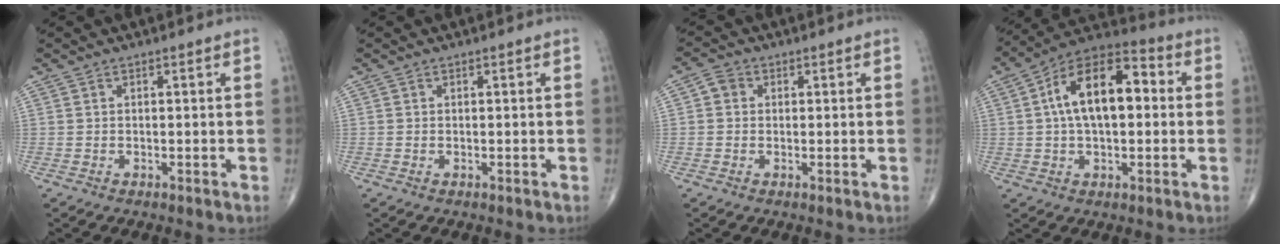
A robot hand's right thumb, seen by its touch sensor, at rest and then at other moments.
{"total": 0.0}
{"total": 2.7, "force": [0.3, 2.4, 1.1], "torque": [-0.009, 0.006, 0.001]}
{"total": 16.0, "force": [2.0, 8.4, 13.5], "torque": [-0.218, 0.035, 0.023]}